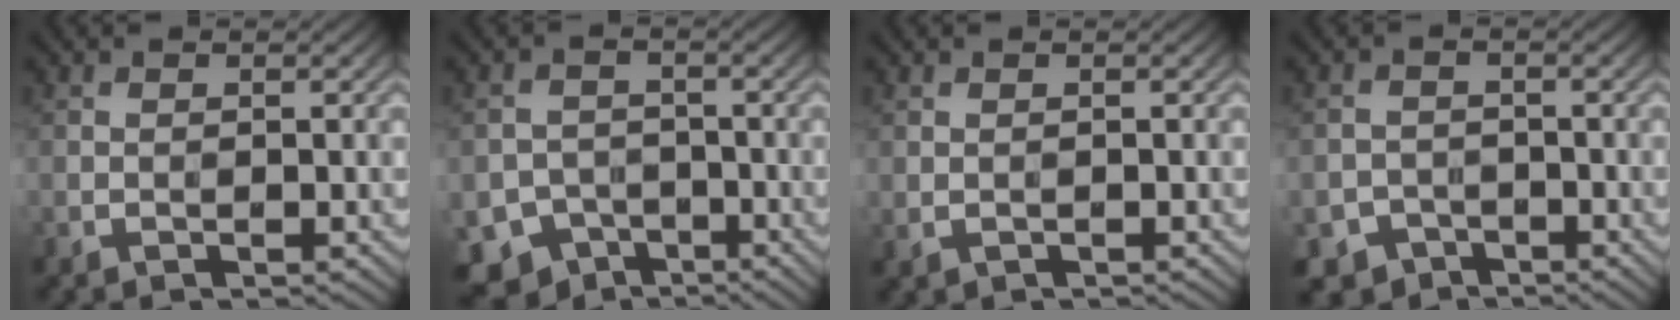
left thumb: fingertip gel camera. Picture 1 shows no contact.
{"total": 8.7, "force": [-5.9, 6.0, 2.2], "torque": [-0.042, -0.020, -0.090]}
{"total": 0.7, "force": [-0.2, 0.6, 0.4], "torque": [-0.009, -0.003, -0.003]}
{"total": 3.5, "force": [-2.6, 2.2, 0.4], "torque": [-0.003, -0.003, -0.047]}